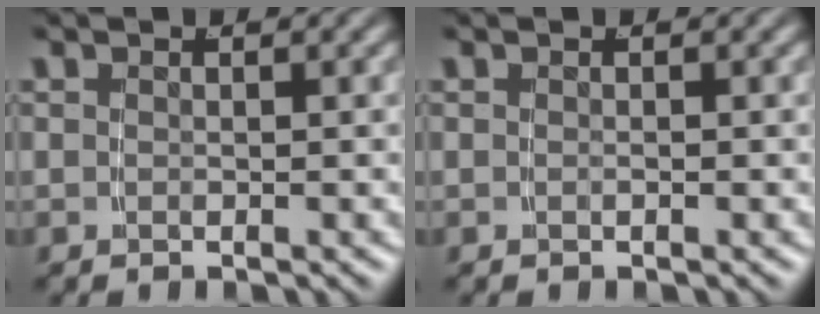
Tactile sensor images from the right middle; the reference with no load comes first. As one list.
[{"total": 0.0}]